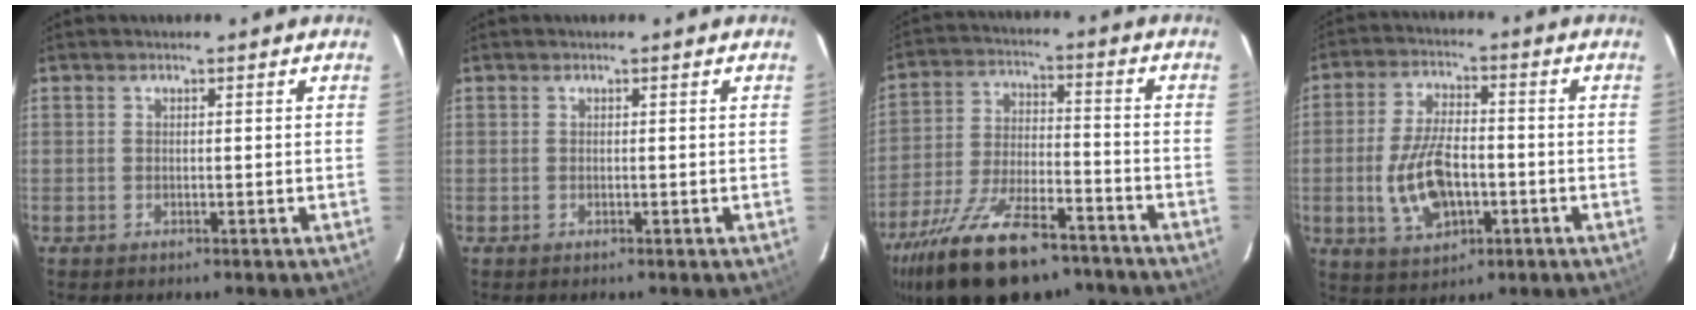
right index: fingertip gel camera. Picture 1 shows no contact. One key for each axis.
{"total": 0.0}
{"total": 22.2, "fx": -16.2, "fy": 8.4, "fz": 12.6, "tx": -0.250, "ty": -0.031, "tz": -0.258}
{"total": 11.6, "fx": -2.8, "fy": 5.9, "fz": 9.5, "tx": -0.196, "ty": 0.001, "tz": -0.041}